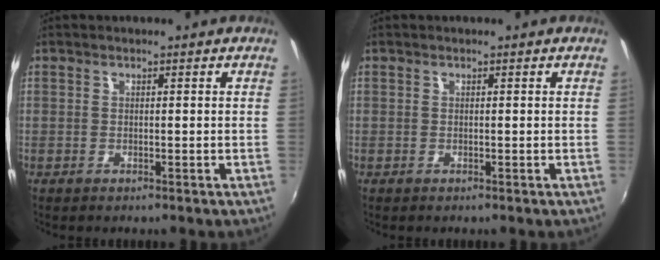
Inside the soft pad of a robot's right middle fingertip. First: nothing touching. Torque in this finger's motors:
{"motor_torque": [0.18, -0.08, 0.04, 0.00]}